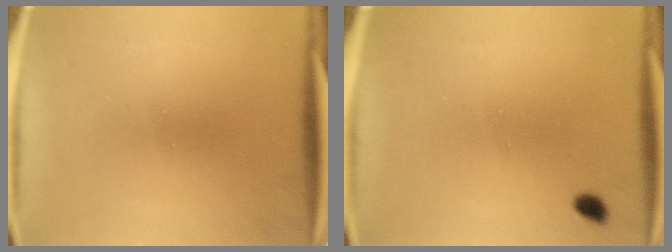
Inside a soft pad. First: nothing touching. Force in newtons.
{"total": 1.3}